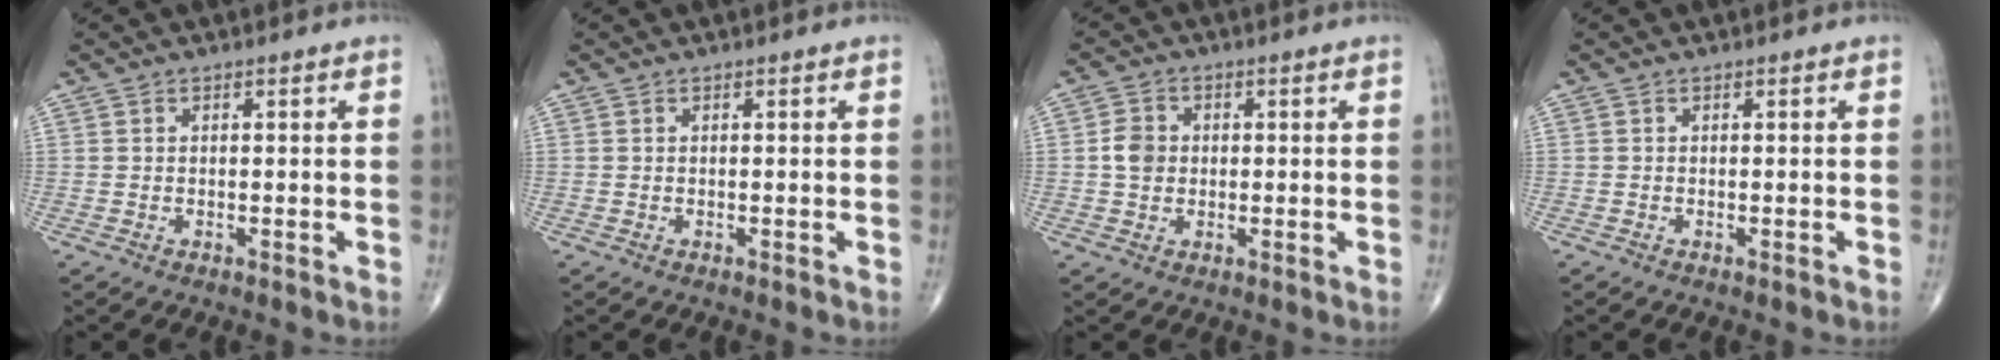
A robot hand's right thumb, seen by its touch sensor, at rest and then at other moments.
{"total": 0.0}
{"total": 4.1, "force": [0.1, 3.5, 2.2], "torque": [-0.031, 0.004, -0.003]}
{"total": 0.0}